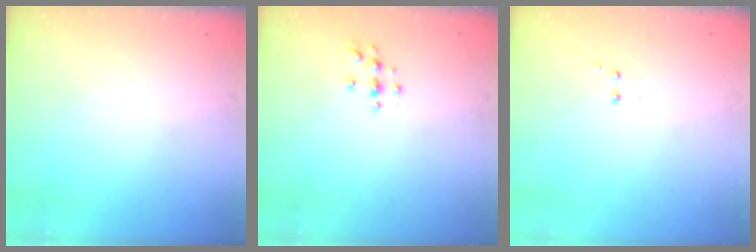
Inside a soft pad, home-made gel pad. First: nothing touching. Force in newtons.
{"total": 3.3, "press": 3.3, "slide": 0.4}
{"total": 1.2, "press": 1.1, "slide": 0.5}